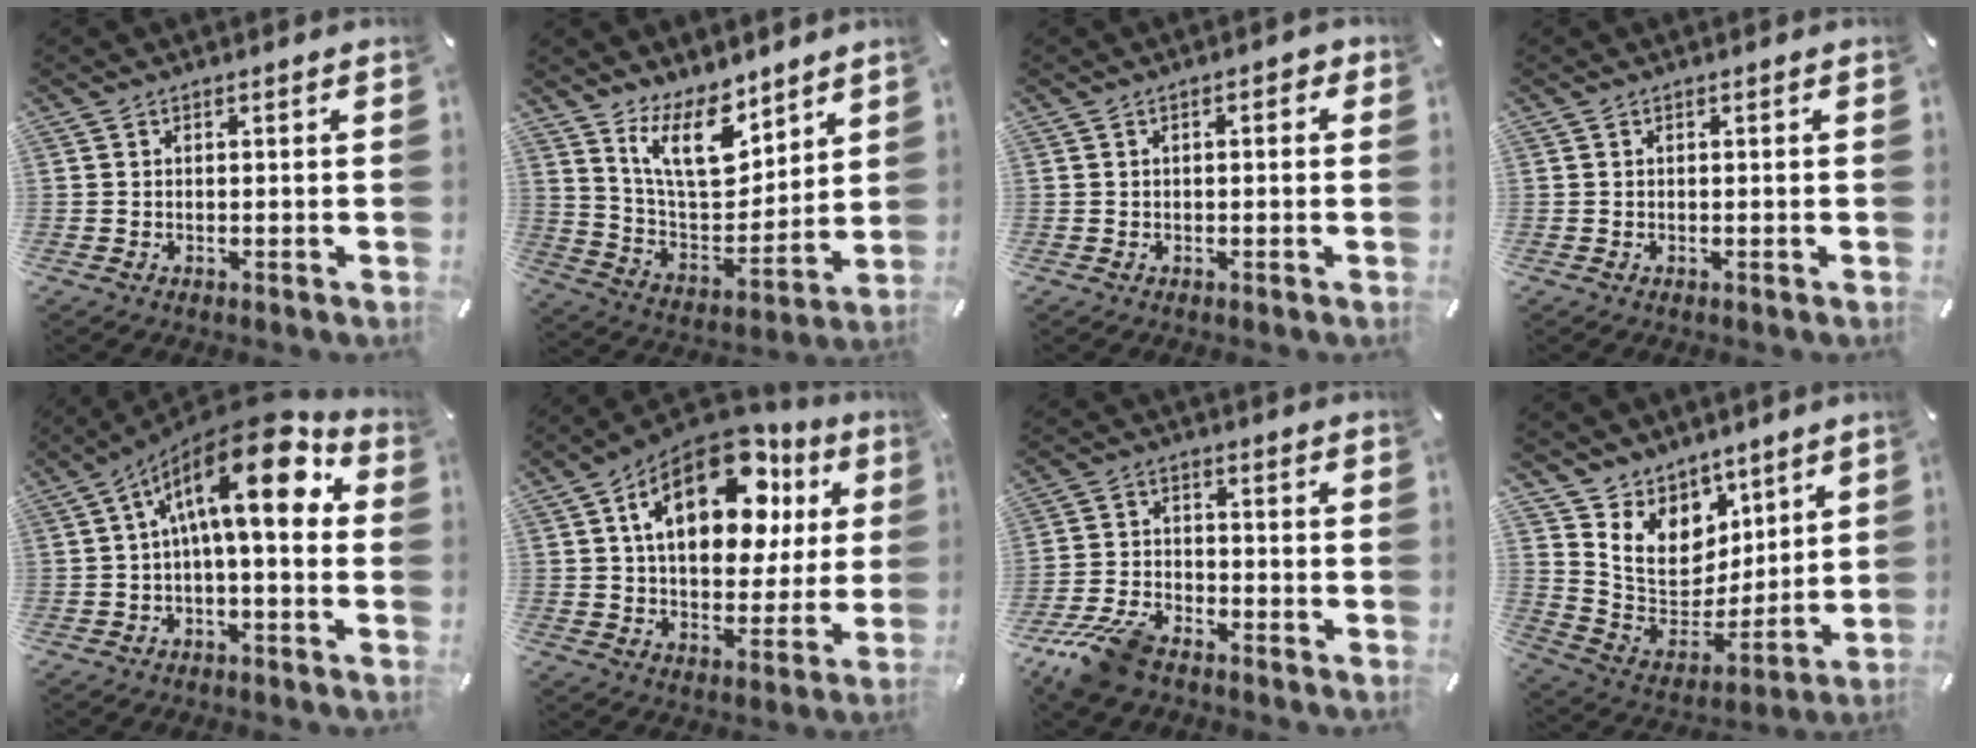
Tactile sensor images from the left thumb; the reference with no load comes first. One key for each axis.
{"total": 16.0, "fx": 10.6, "fy": 7.8, "fz": 9.0, "tx": -0.163, "ty": -0.058, "tz": 0.197}
{"total": 1.8, "fx": -0.2, "fy": 0.8, "fz": 1.6, "tx": -0.021, "ty": 0.003, "tz": -0.007}
{"total": 0.0}
{"total": 18.4, "fx": 5.0, "fy": 6.6, "fz": 16.4, "tx": -0.271, "ty": -0.033, "tz": 0.073}
{"total": 23.3, "fx": 9.9, "fy": 13.1, "fz": 16.6, "tx": -0.273, "ty": -0.045, "tz": 0.162}
{"total": 10.2, "fx": -7.8, "fy": 4.5, "fz": 4.8, "tx": -0.099, "ty": 0.035, "tz": -0.149}
{"total": 11.5, "fx": 5.8, "fy": 9.4, "fz": 3.2, "tx": -0.078, "ty": -0.062, "tz": 0.122}